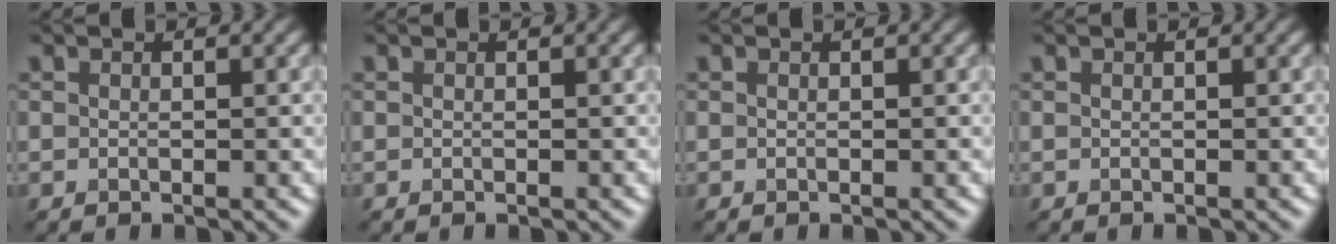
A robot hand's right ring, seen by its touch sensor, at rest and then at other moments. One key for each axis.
{"total": 0.0}
{"total": 0.0}
{"total": 0.0}